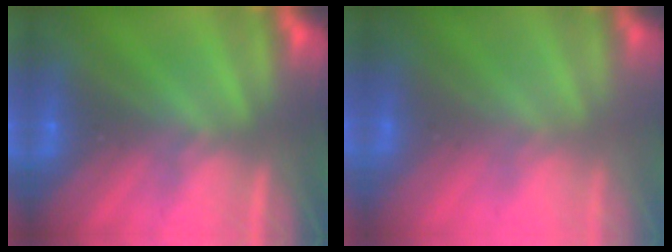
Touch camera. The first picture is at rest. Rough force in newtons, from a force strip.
{"total": 2.9}